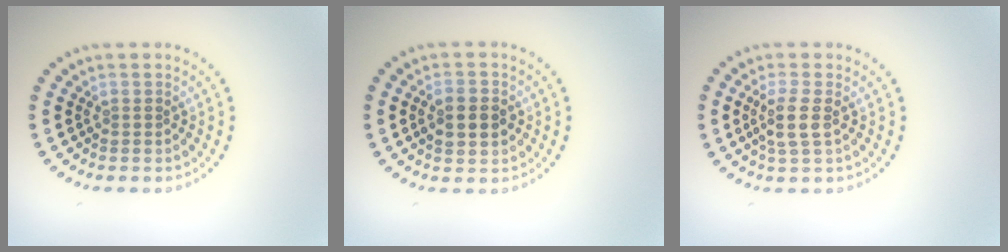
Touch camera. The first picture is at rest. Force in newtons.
{"total": 3.4, "press": 3.4, "slide": 0.2}
{"total": 2.4, "press": 2.0, "slide": 1.3}